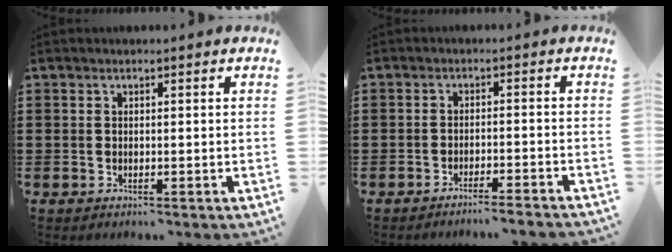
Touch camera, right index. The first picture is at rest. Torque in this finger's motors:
{"motor_torque": [-0.01, 1.05, -0.61, 0.00]}